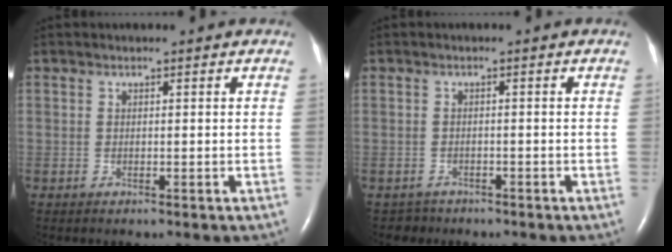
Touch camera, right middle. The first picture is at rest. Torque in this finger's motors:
{"motor_torque": [-0.12, -0.06, -0.02, 0.01]}